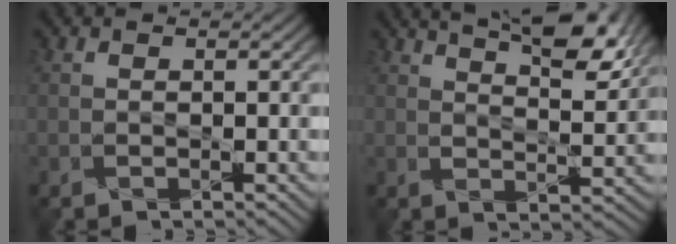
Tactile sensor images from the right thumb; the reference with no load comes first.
{"total": 10.0, "force": [7.0, 2.6, 6.5], "torque": [-0.087, 0.002, 0.099]}